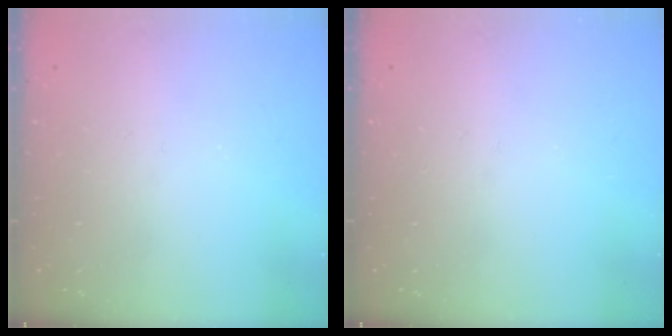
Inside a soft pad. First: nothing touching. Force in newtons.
{"total": 0.0}